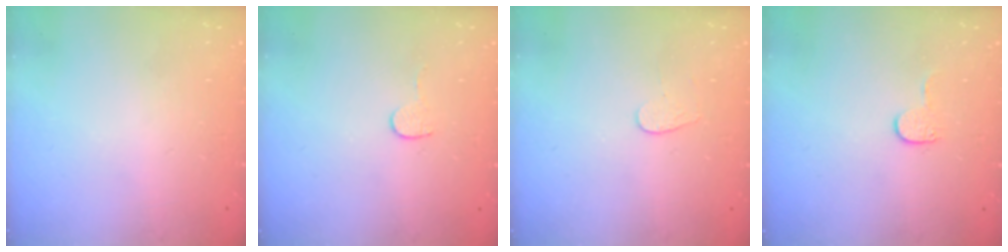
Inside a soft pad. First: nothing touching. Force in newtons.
{"total": 4.7, "press": 4.7, "slide": 0.4}
{"total": 3.8, "press": 3.8, "slide": 0.3}
{"total": 3.9, "press": 3.9, "slide": 0.4}